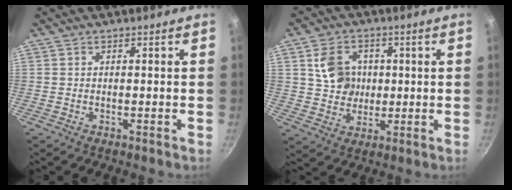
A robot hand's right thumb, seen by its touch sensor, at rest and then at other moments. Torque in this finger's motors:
{"motor_torque": [0.05, 0.09, 0.36, 0.72, 0.02]}